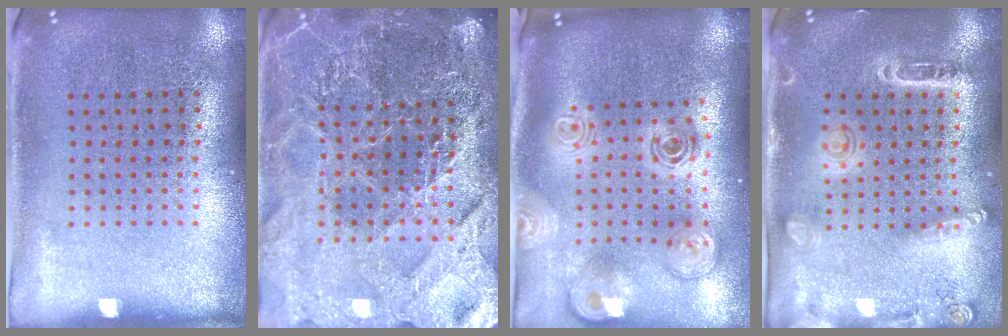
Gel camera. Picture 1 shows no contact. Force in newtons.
{"total": 5.5, "press": 4.9, "slide": 2.5}
{"total": 2.8, "press": 2.1, "slide": 1.9}
{"total": 1.5, "press": 1.5, "slide": 0.5}